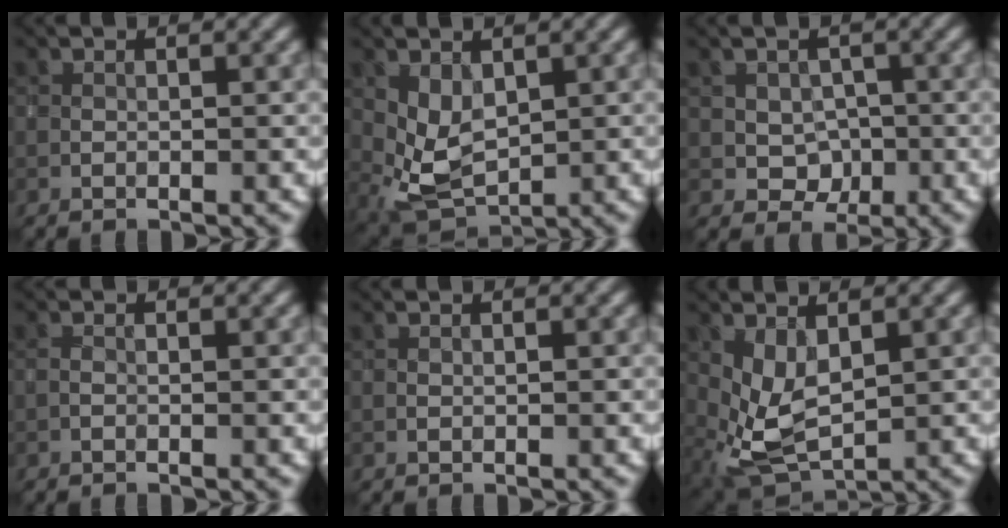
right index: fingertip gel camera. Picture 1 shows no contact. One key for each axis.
{"total": 3.6, "fx": 1.0, "fy": 2.4, "fz": 2.5, "tx": -0.057, "ty": -0.009, "tz": 0.030}
{"total": 2.4, "fx": 0.0, "fy": 2.2, "fz": 1.1, "tx": -0.010, "ty": -0.002, "tz": 0.000}
{"total": 0.0}
{"total": 0.0}
{"total": 3.9, "fx": 1.0, "fy": 2.2, "fz": 3.1, "tx": -0.077, "ty": -0.010, "tz": 0.026}